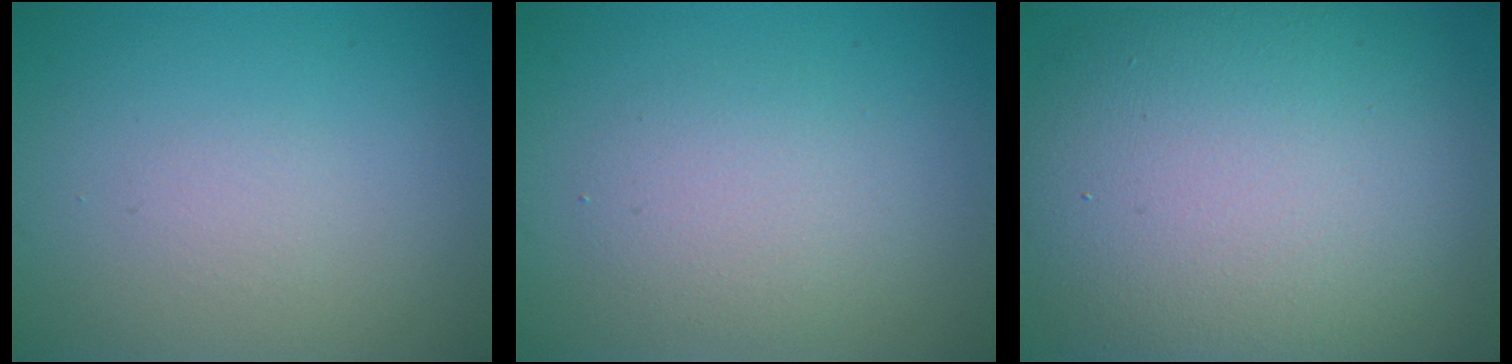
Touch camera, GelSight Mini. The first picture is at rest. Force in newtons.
{"total": 2.7, "press": 2.7, "slide": 0.1}
{"total": 14.6, "press": 14.5, "slide": 1.1}